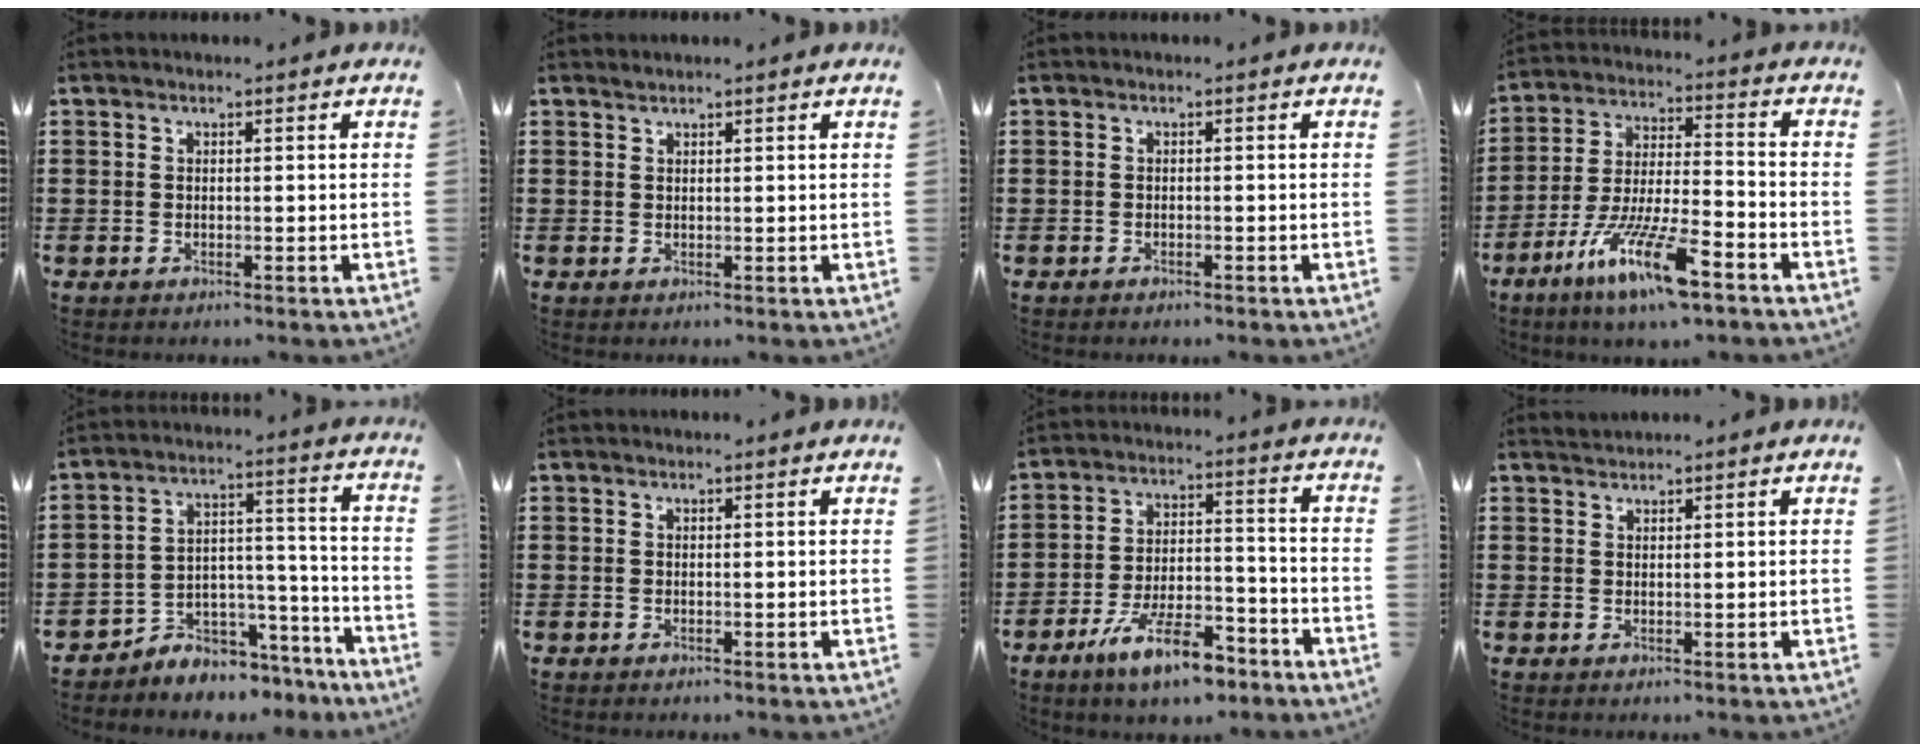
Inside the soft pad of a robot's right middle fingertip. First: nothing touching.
{"total": 0.5, "force": [0.5, 0.0, 0.0], "torque": [-0.002, -0.003, 0.011]}
{"total": 0.6, "force": [-0.5, 0.1, 0.1], "torque": [-0.003, 0.000, -0.011]}
{"total": 12.6, "force": [-8.2, 2.4, 9.2], "torque": [-0.184, 0.007, -0.156]}
{"total": 5.2, "force": [-4.9, 1.8, 0.1], "torque": [-0.005, 0.012, -0.099]}
{"total": 0.0}
{"total": 10.4, "force": [-7.4, 2.9, 6.7], "torque": [-0.130, 0.017, -0.140]}
{"total": 1.4, "force": [1.4, 0.0, 0.2], "torque": [-0.007, 0.001, 0.027]}